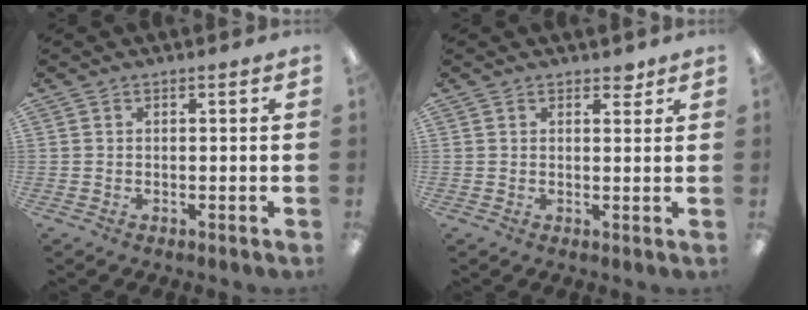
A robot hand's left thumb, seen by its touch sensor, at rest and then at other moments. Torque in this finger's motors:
{"motor_torque": [0.22, -0.03, 0.23, 0.10, -0.01]}